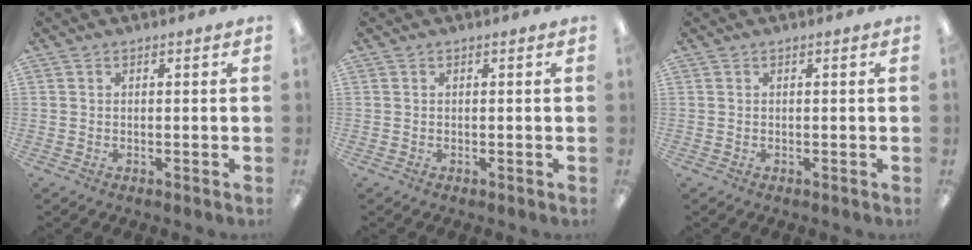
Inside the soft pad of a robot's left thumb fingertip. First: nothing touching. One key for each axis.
{"total": 0.0}
{"total": 0.0}